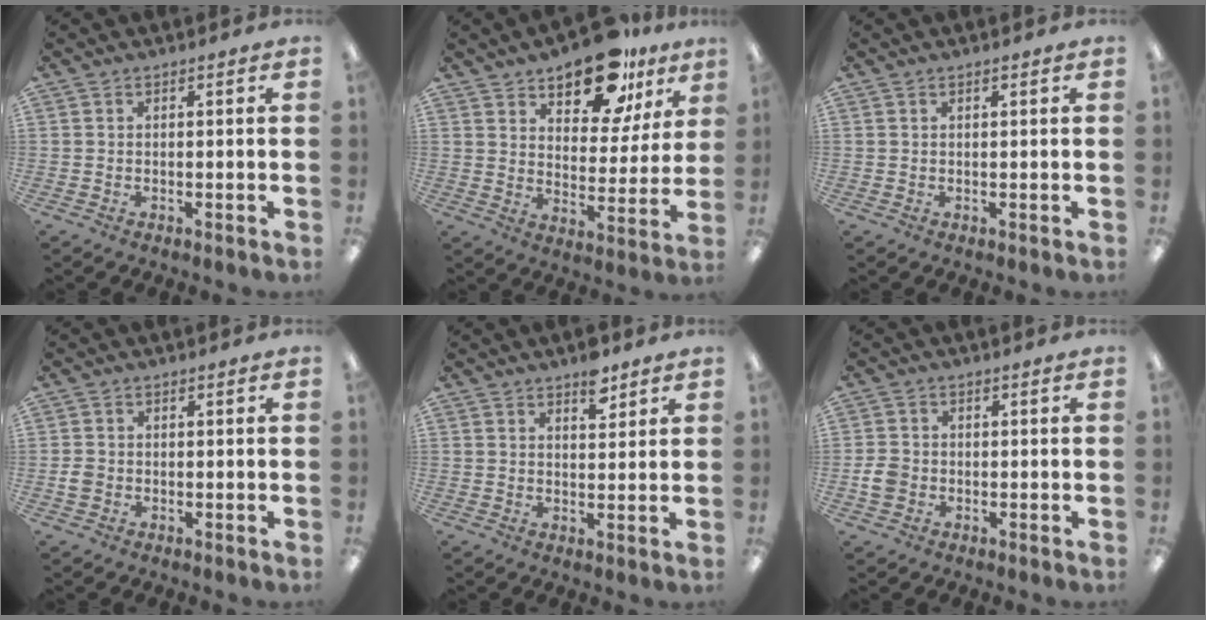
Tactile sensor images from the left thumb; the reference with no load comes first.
{"total": 16.5, "force": [12.1, 7.5, 8.2], "torque": [-0.122, -0.066, 0.210]}
{"total": 0.6, "force": [0.5, 0.2, 0.2], "torque": [-0.006, 0.001, 0.009]}
{"total": 2.2, "force": [-0.3, 1.9, 1.1], "torque": [-0.010, 0.001, -0.007]}
{"total": 5.8, "force": [4.0, 2.8, 3.2], "torque": [-0.023, -0.024, 0.063]}
{"total": 4.1, "force": [-0.8, 3.4, 2.0], "torque": [-0.039, 0.007, -0.015]}